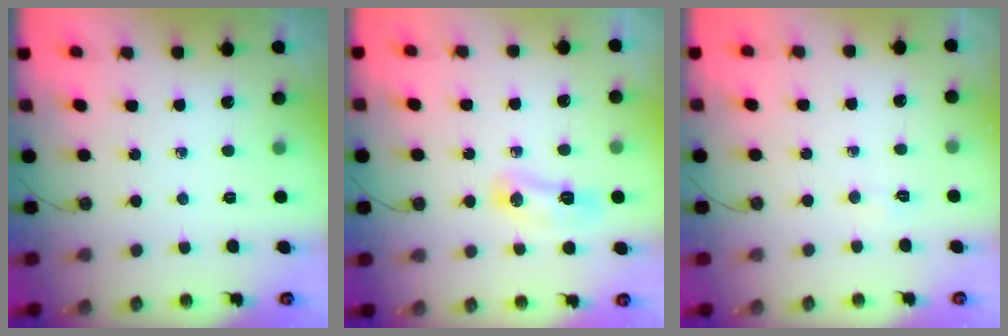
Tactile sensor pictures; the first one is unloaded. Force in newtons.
{"total": 23.1, "press": 9.5, "slide": 21.1}
{"total": 2.9, "press": 2.6, "slide": 1.4}